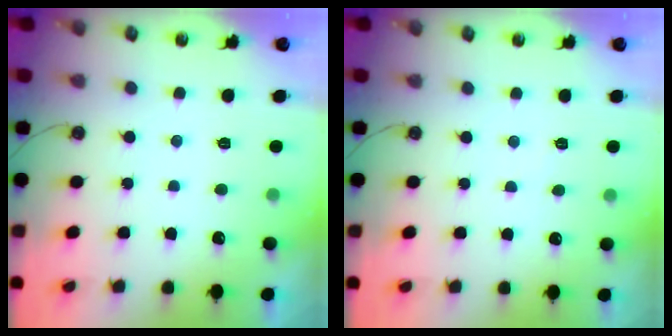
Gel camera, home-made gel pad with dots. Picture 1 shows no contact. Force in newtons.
{"total": 2.8, "press": 2.8, "slide": 0.5}